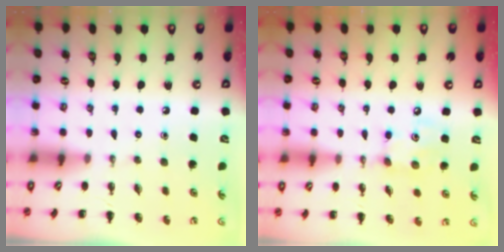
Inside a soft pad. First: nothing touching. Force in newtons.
{"total": 4.9, "press": 4.9, "slide": 0.5}